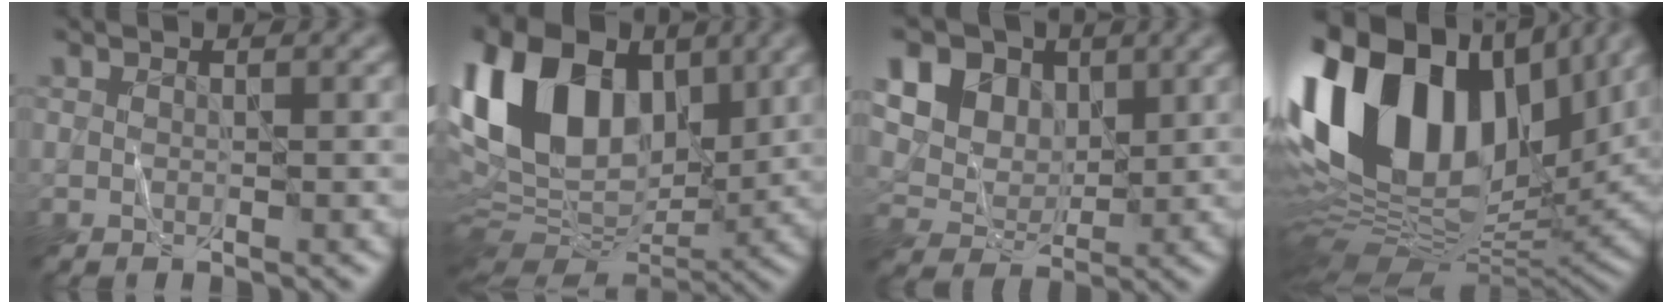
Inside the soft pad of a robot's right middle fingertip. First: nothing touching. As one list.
[{"total": 15.5, "force": [5.0, 10.1, 10.7], "torque": [-0.223, 0.025, 0.080]}, {"total": 13.9, "force": [6.6, 10.3, 6.6], "torque": [-0.159, 0.030, 0.119]}, {"total": 19.4, "force": [5.6, 11.7, 14.4], "torque": [-0.303, 0.028, 0.086]}]